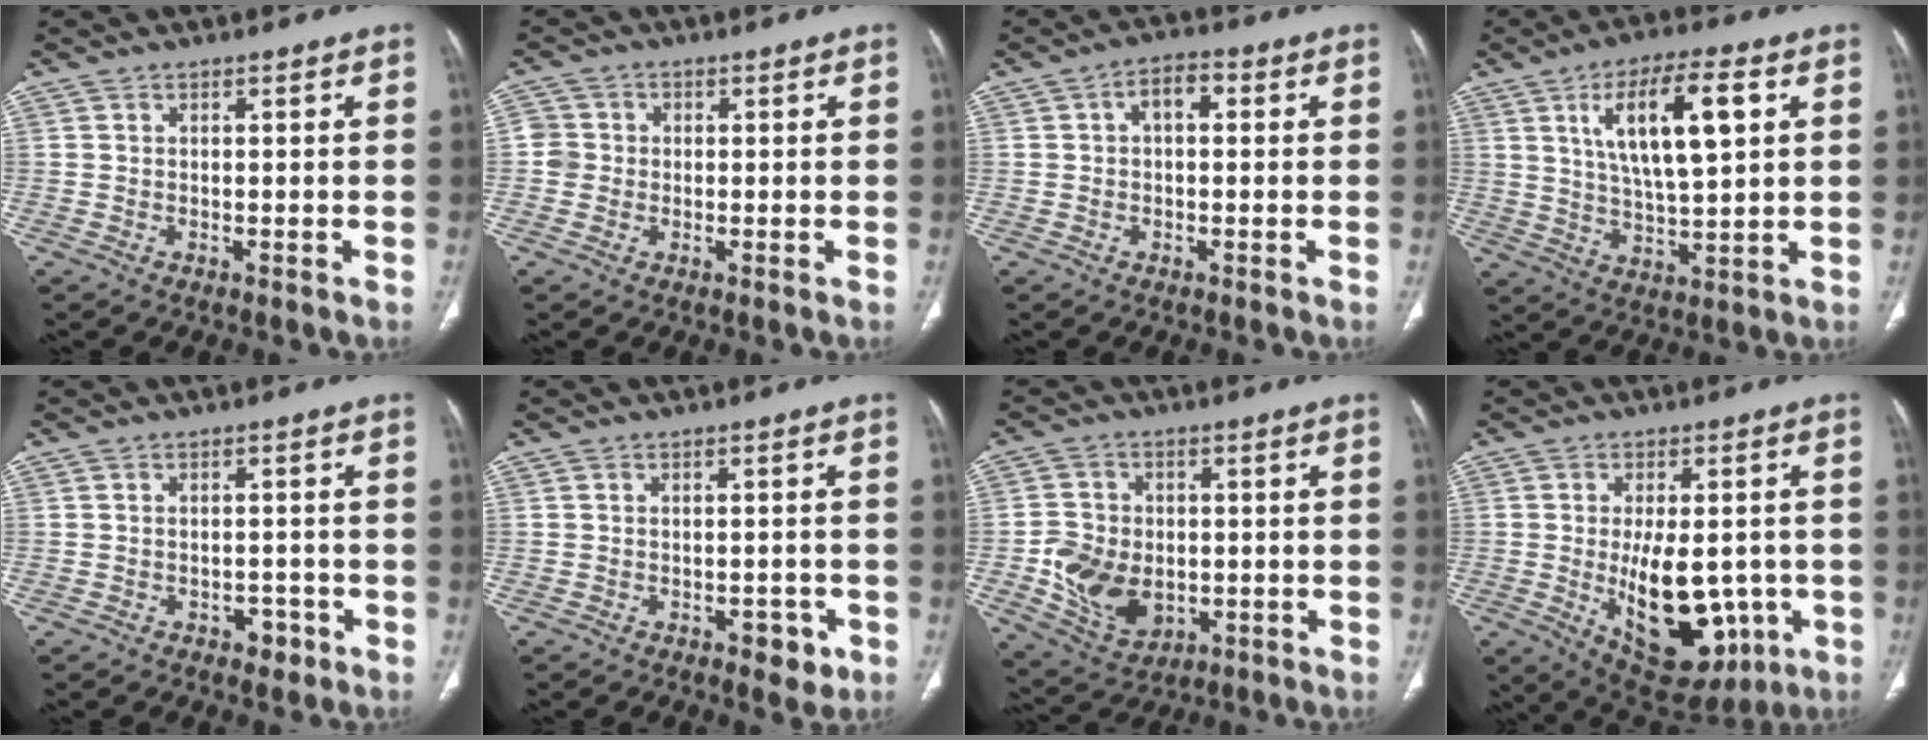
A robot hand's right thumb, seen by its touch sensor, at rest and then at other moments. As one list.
[{"total": 3.4, "force": [-0.2, 3.3, 0.7], "torque": [0.009, 0.009, -0.010]}, {"total": 4.3, "force": [0.7, 2.5, 3.4], "torque": [-0.043, 0.016, 0.003]}, {"total": 14.2, "force": [4.7, 4.5, 12.7], "torque": [-0.213, -0.006, 0.083]}, {"total": 2.6, "force": [-1.5, 1.8, 1.2], "torque": [-0.001, 0.010, -0.016]}, {"total": 3.7, "force": [-1.8, 2.1, 2.4], "torque": [-0.015, 0.008, -0.019]}, {"total": 11.6, "force": [-2.0, 8.9, 7.2], "torque": [-0.101, 0.002, -0.021]}, {"total": 17.8, "force": [-3.4, 9.7, 14.6], "torque": [-0.194, -0.008, -0.018]}]